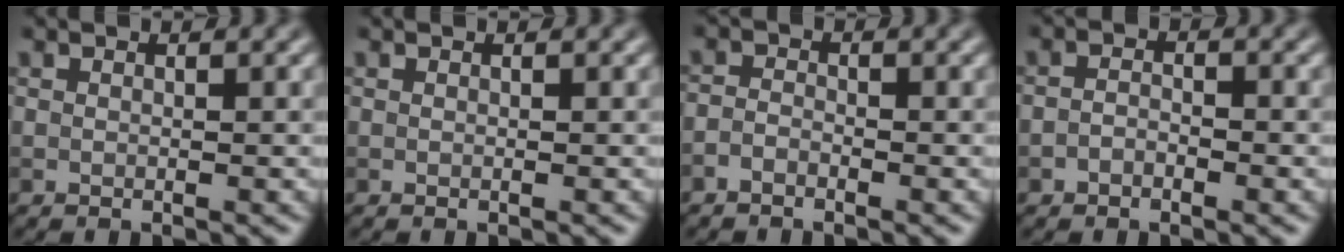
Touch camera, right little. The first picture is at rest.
{"total": 0.0}
{"total": 1.2, "force": [-1.0, 0.5, 0.5], "torque": [-0.008, 0.002, -0.024]}
{"total": 1.4, "force": [-0.7, 0.8, 0.9], "torque": [-0.018, 0.002, -0.017]}